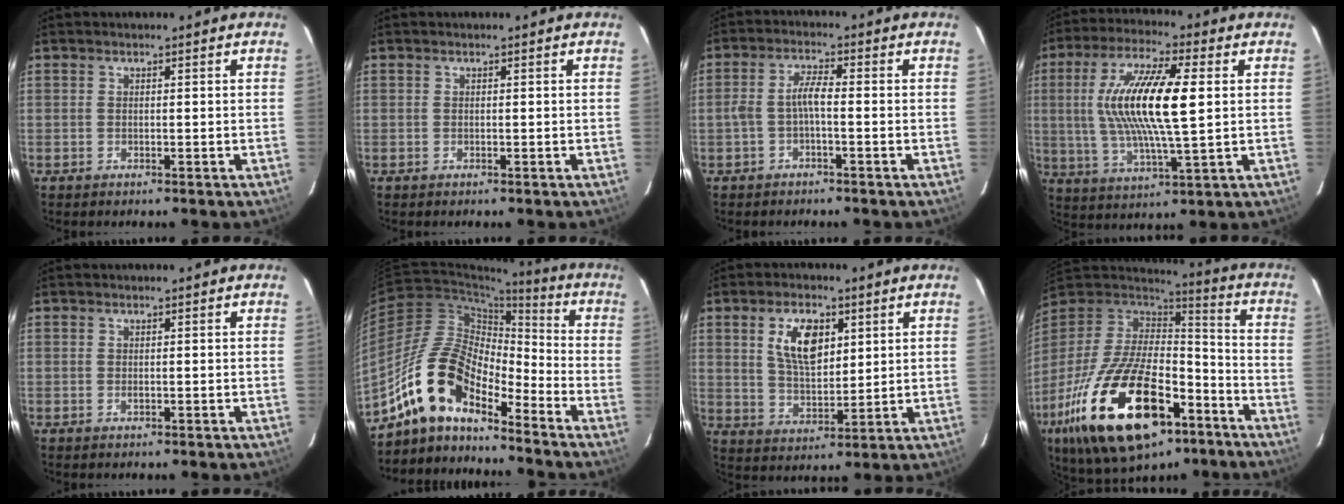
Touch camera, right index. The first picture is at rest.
{"total": 0.0}
{"total": 3.6, "force": [-1.3, 0.7, 3.3], "torque": [-0.075, 0.011, -0.024]}
{"total": 16.8, "force": [2.3, 3.6, 16.2], "torque": [-0.309, 0.006, 0.042]}
{"total": 0.6, "force": [-0.1, 0.4, 0.4], "torque": [-0.006, 0.001, 0.000]}
{"total": 14.1, "force": [-10.8, 5.0, 7.6], "torque": [-0.134, 0.013, -0.218]}
{"total": 9.6, "force": [3.7, 5.0, 7.4], "torque": [-0.136, 0.009, 0.073]}
{"total": 31.8, "force": [-16.5, 14.8, 22.9], "torque": [-0.442, -0.030, -0.258]}